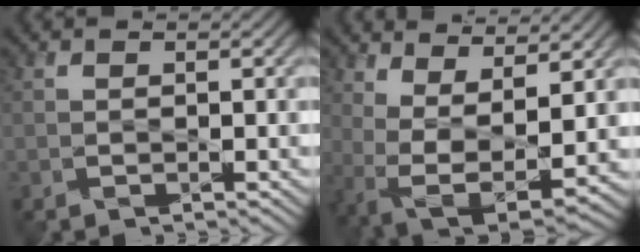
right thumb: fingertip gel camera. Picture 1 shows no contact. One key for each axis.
{"total": 8.0, "fx": 2.8, "fy": 3.1, "fz": 6.9, "tx": -0.149, "ty": -0.012, "tz": 0.059}